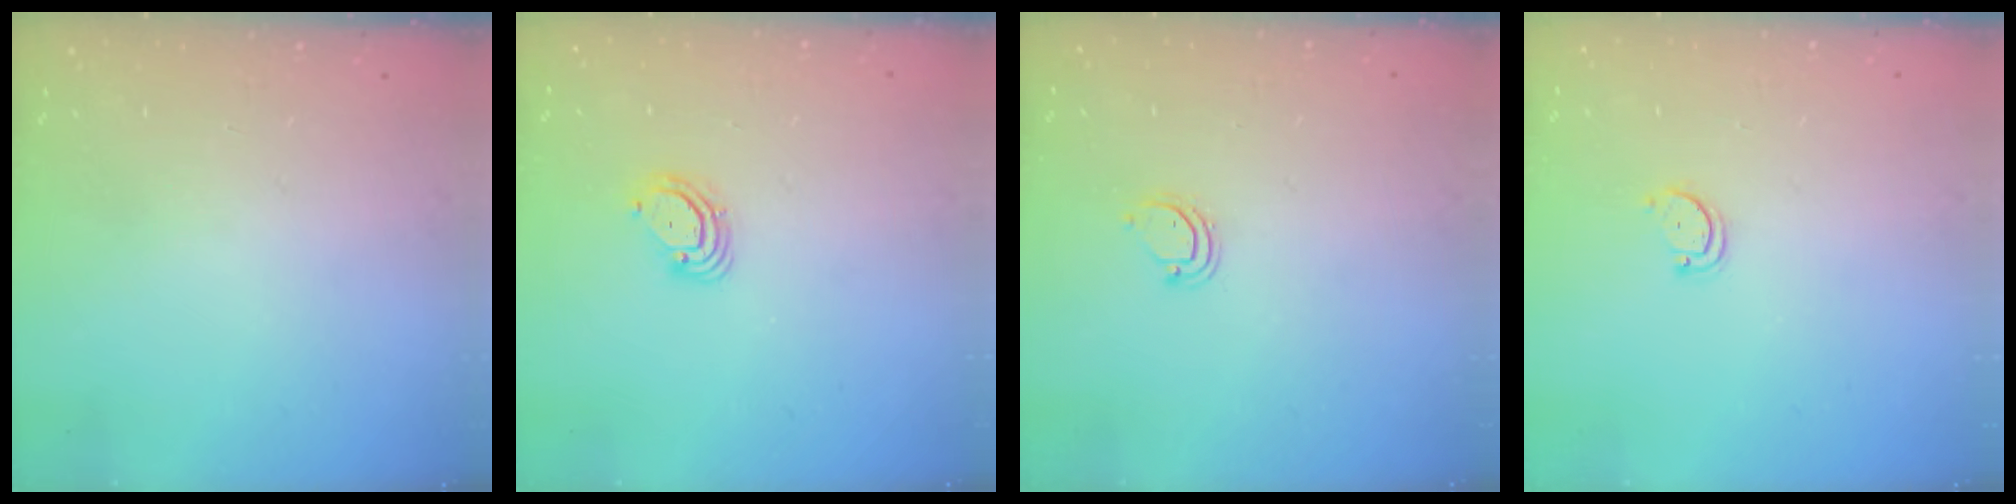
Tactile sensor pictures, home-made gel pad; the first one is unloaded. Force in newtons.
{"total": 4.4, "press": 4.4, "slide": 0.4}
{"total": 3.6, "press": 3.6, "slide": 0.5}
{"total": 2.8, "press": 2.8, "slide": 0.3}